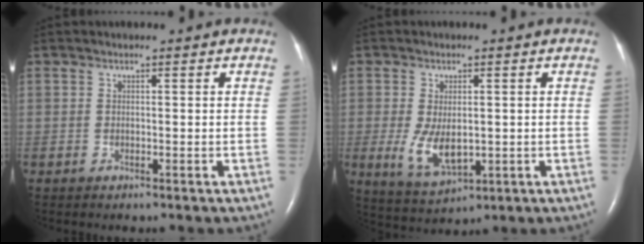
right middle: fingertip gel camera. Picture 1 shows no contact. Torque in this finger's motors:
{"motor_torque": [1.22, -0.37, 0.53, 0.08]}